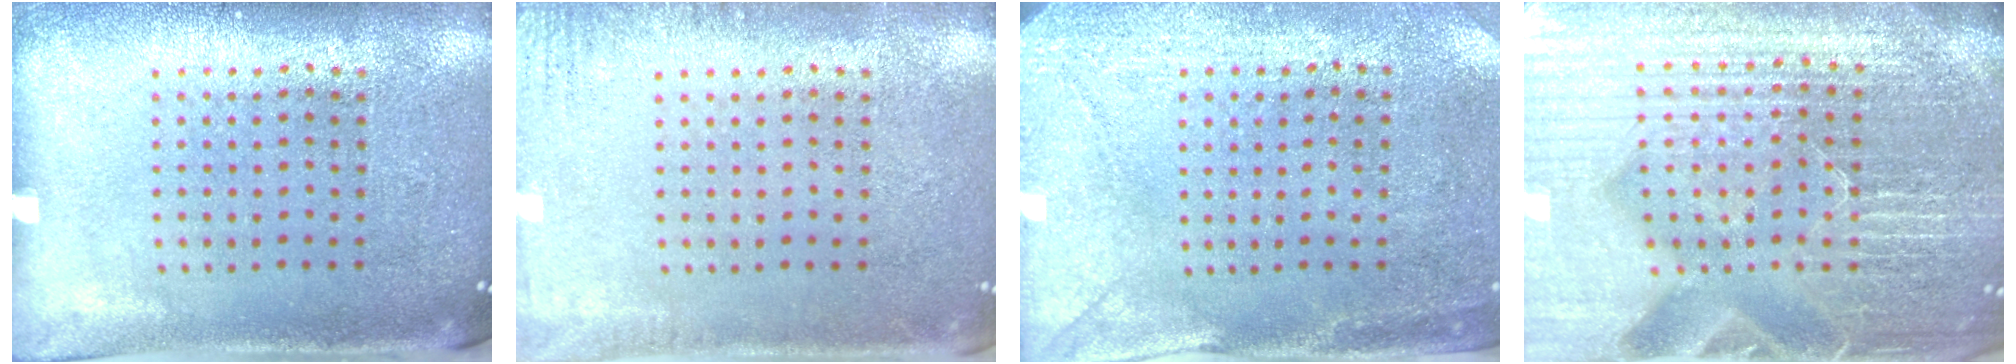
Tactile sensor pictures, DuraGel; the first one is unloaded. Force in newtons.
{"total": 1.7, "press": 1.7, "slide": 0.2}
{"total": 2.9, "press": 2.3, "slide": 1.8}
{"total": 6.1, "press": 5.5, "slide": 2.7}